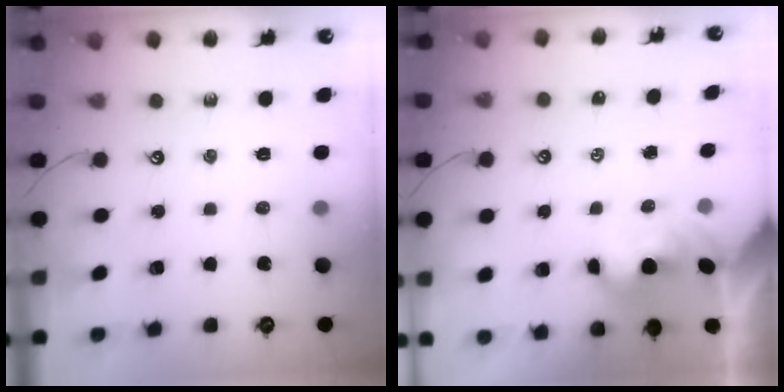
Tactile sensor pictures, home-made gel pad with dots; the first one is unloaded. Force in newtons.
{"total": 1.6, "press": 1.6, "slide": 0.2}